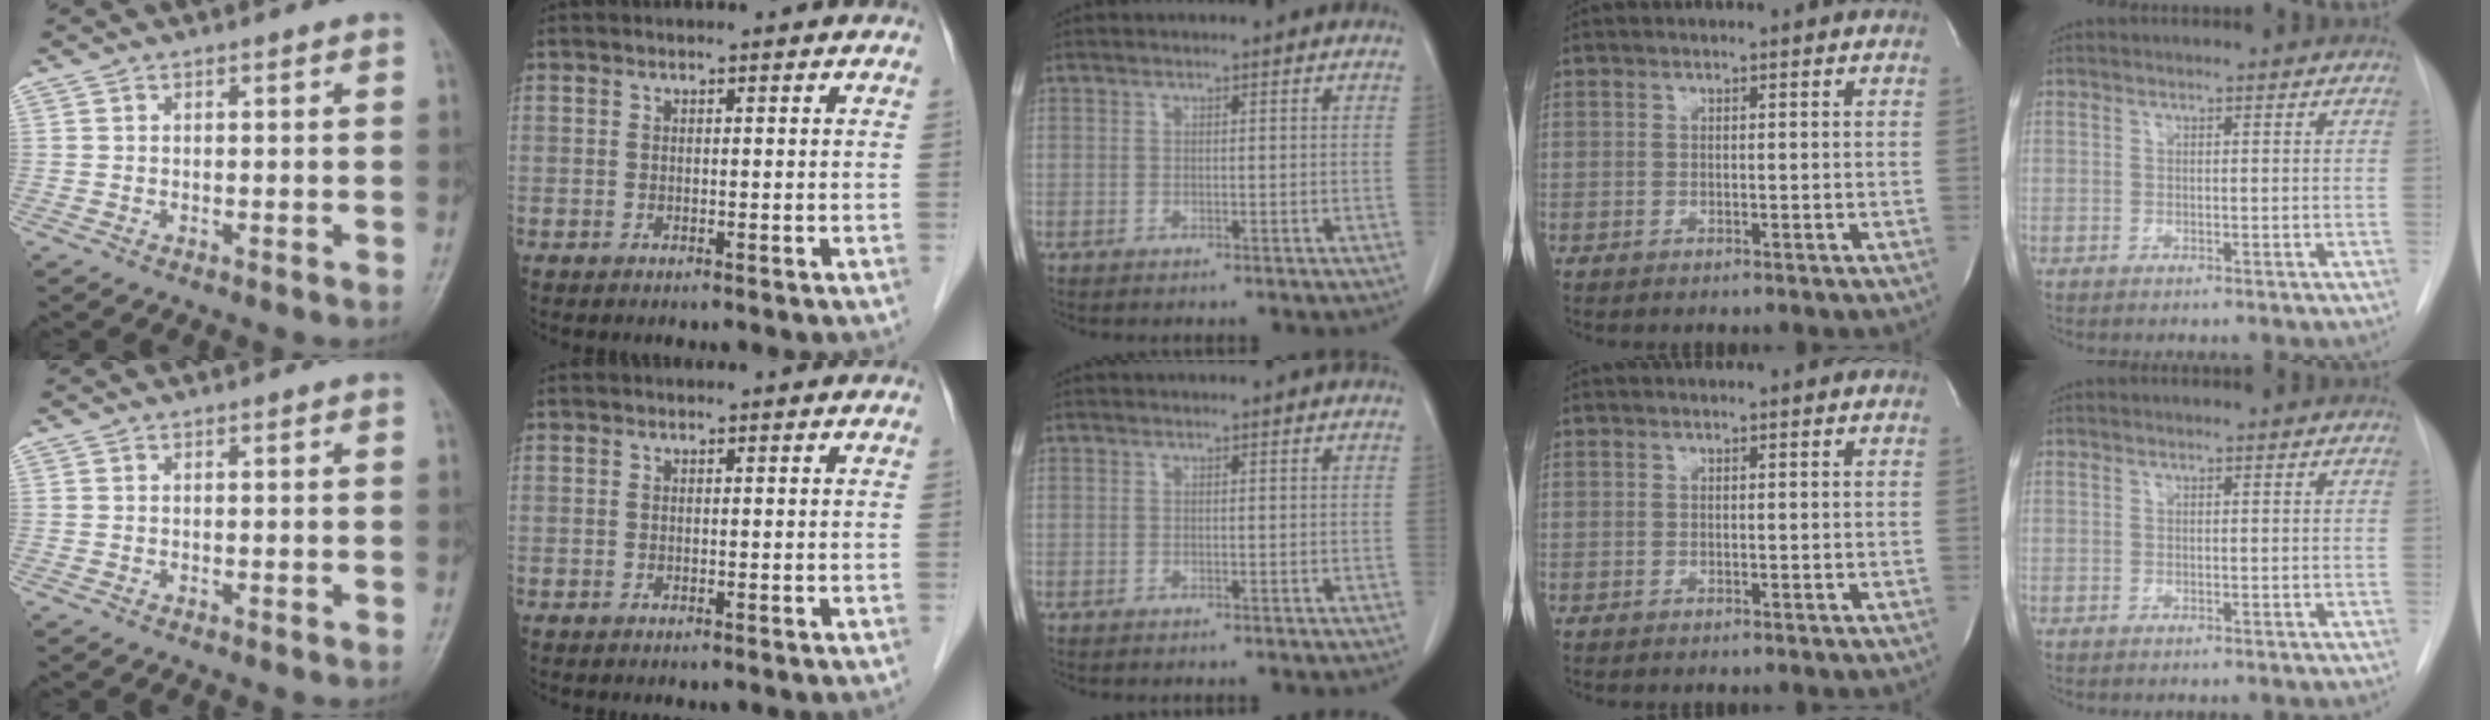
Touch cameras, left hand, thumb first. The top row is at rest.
{}